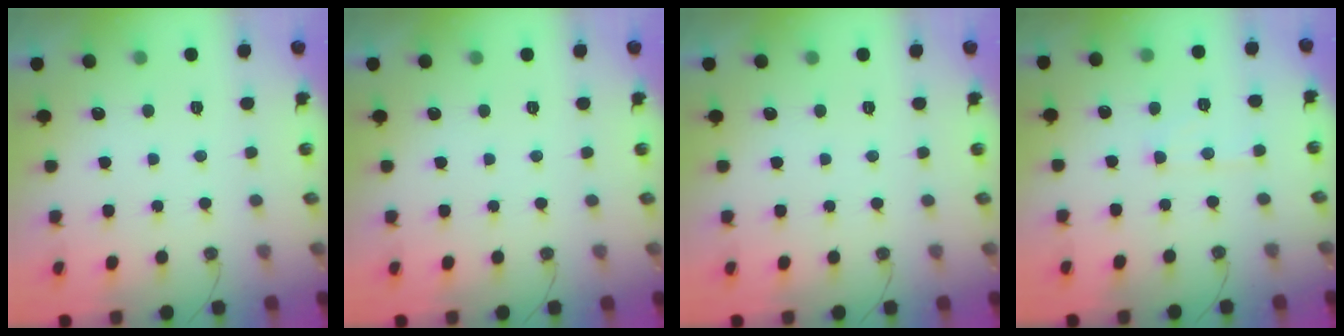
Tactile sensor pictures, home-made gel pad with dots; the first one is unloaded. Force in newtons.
{"total": 0.0}
{"total": 0.0}
{"total": 6.9, "press": 6.9, "slide": 0.2}